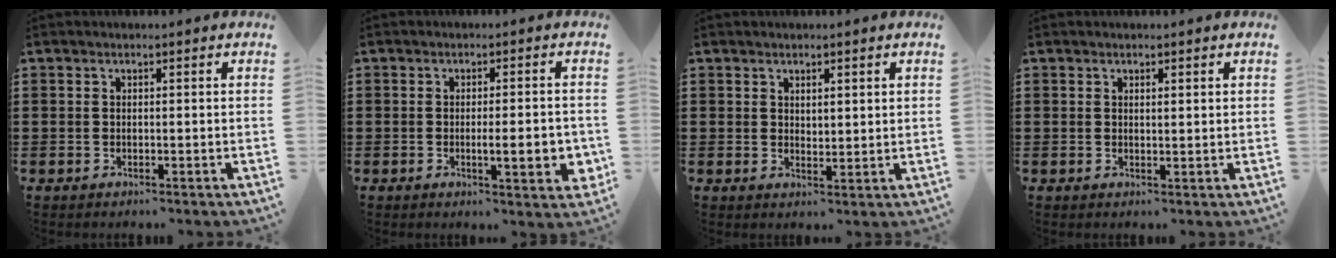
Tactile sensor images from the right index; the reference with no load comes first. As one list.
[{"total": 5.5, "force": [-1.0, 1.1, 5.3], "torque": [-0.070, -0.009, -0.019]}, {"total": 1.6, "force": [1.5, 0.6, 0.4], "torque": [-0.008, 0.005, 0.028]}, {"total": 0.9, "force": [0.7, 0.1, 0.5], "torque": [-0.009, 0.002, 0.013]}]